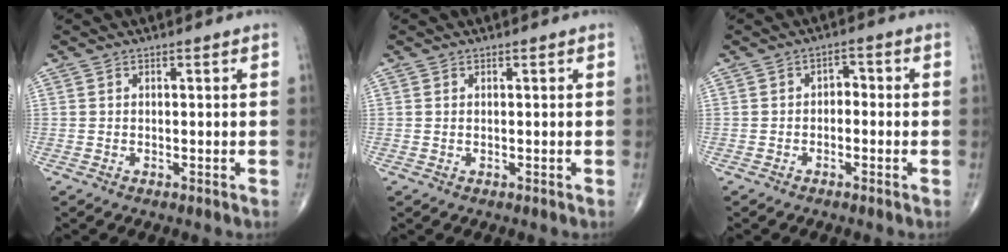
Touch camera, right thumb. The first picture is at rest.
{"total": 0.0}
{"total": 2.4, "force": [-0.6, 1.7, 1.6], "torque": [-0.006, 0.016, -0.020]}